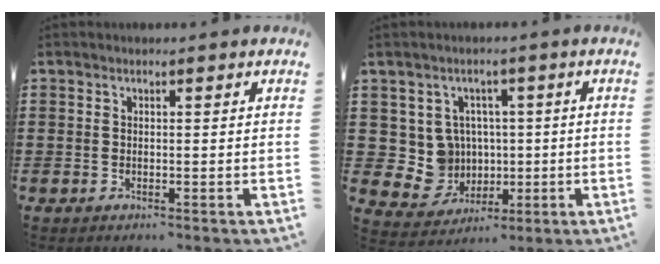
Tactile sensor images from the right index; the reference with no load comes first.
{"total": 6.7, "force": [0.5, 6.4, 1.7], "torque": [-0.059, 0.004, 0.016]}